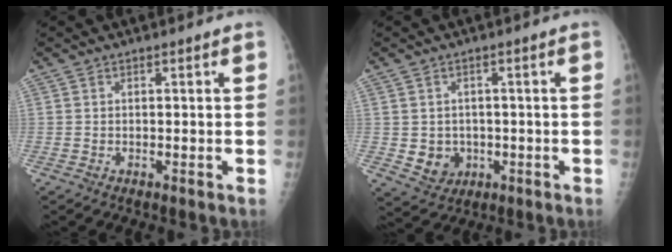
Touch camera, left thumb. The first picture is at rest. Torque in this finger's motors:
{"motor_torque": [0.39, 0.39, 0.25, 0.08, 0.00]}